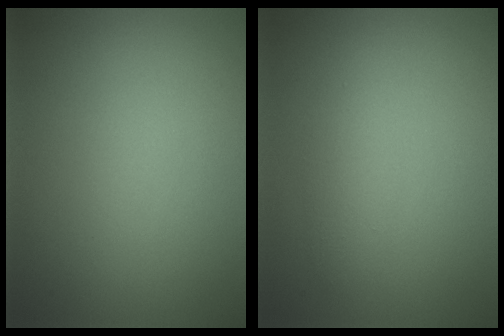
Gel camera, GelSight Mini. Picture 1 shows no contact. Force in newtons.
{"total": 1.8, "press": 1.8, "slide": 0.0}